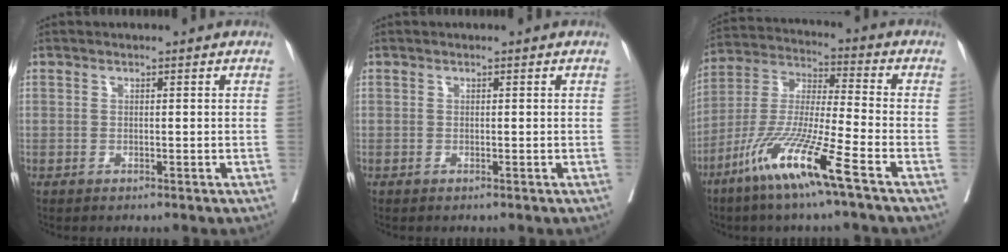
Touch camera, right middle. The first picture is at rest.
{"total": 0.0}
{"total": 13.7, "force": [-7.7, 0.8, 11.3], "torque": [-0.232, -0.027, -0.152]}